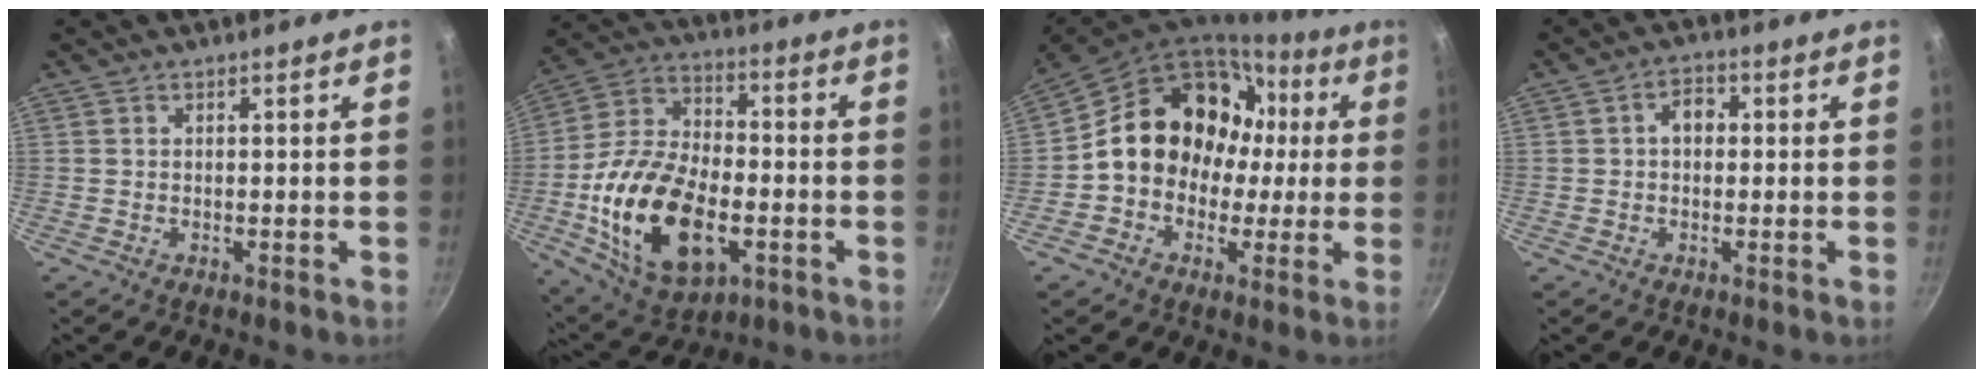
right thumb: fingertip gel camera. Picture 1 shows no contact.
{"total": 23.3, "force": [-5.5, 13.6, 18.1], "torque": [-0.328, 0.025, -0.093]}
{"total": 18.0, "force": [1.2, 15.0, 9.9], "torque": [-0.123, 0.055, 0.016]}
{"total": 3.9, "force": [0.3, 2.9, 2.6], "torque": [-0.020, 0.012, -0.001]}